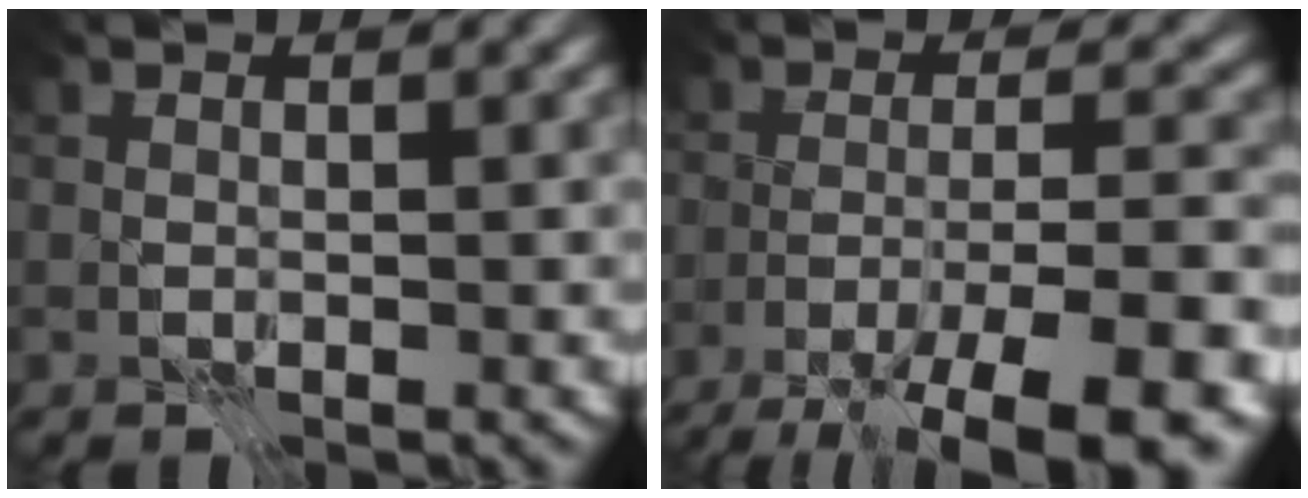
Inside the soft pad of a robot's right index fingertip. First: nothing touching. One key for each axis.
{"total": 11.5, "fx": -8.0, "fy": 1.9, "fz": 8.1, "tx": -0.117, "ty": -0.002, "tz": -0.118}